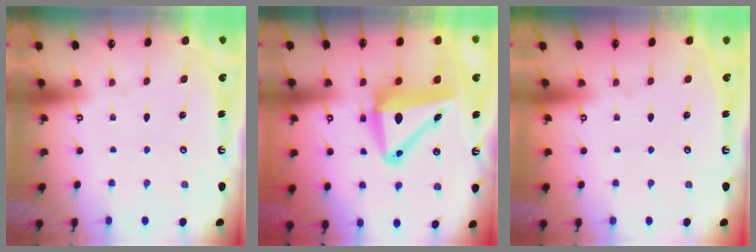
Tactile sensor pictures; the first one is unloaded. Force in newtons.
{"total": 12.5, "press": 12.3, "slide": 2.5}
{"total": 0.0}